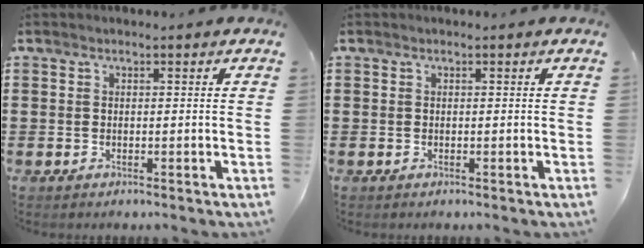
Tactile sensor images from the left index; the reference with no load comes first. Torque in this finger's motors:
{"motor_torque": [-0.02, -0.02, 0.00, 0.00]}